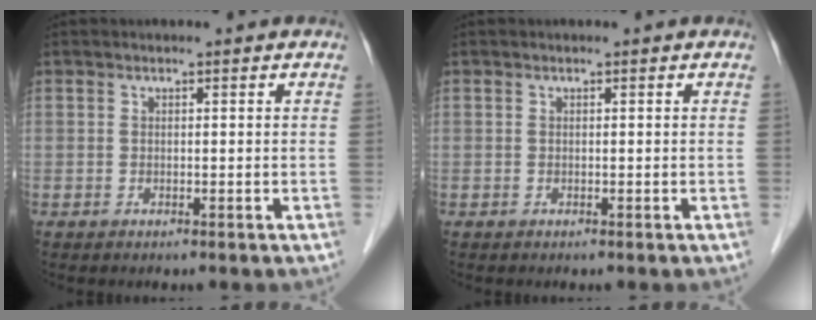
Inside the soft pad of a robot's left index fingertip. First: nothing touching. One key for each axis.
{"total": 0.0}